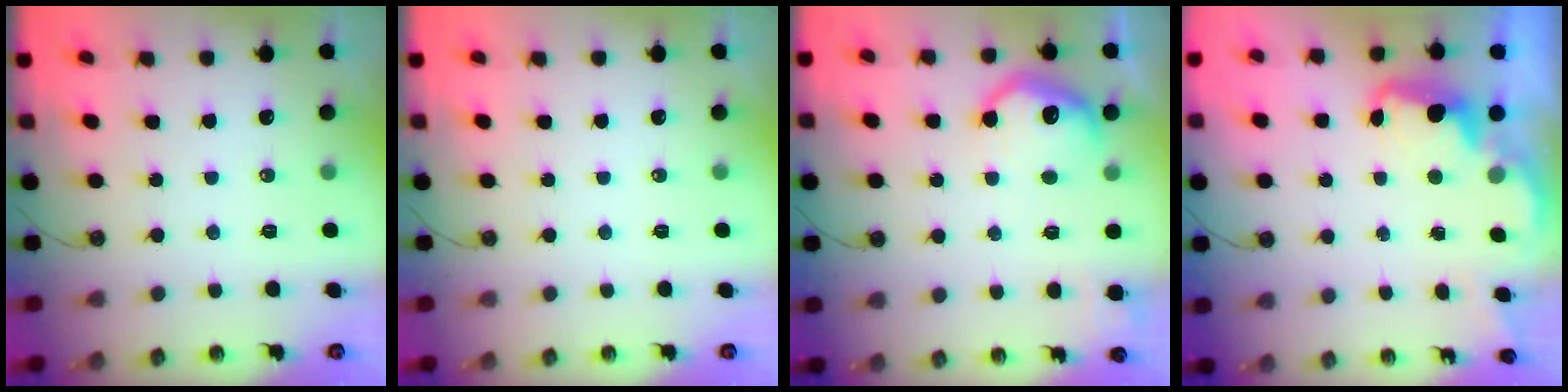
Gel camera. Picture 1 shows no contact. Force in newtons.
{"total": 0.0}
{"total": 9.7, "press": 9.7, "slide": 0.7}
{"total": 2.7, "press": 2.6, "slide": 0.6}